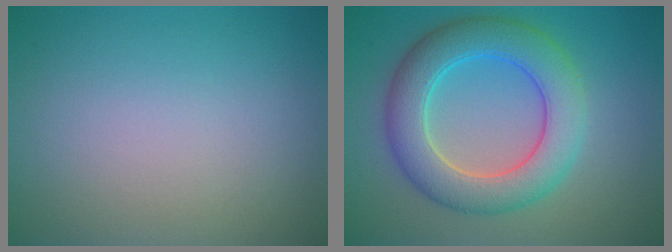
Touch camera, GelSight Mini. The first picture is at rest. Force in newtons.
{"total": 7.1, "press": 7.1, "slide": 0.2}